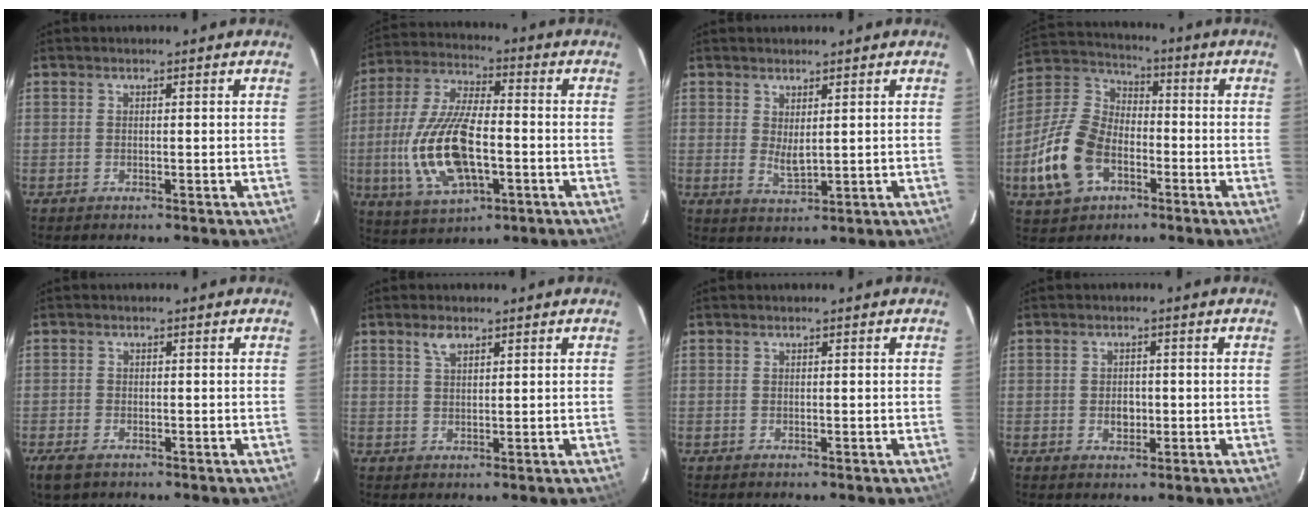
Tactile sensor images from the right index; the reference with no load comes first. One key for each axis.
{"total": 17.2, "fx": -3.8, "fy": 7.4, "fz": 15.1, "tx": -0.325, "ty": -0.006, "tz": -0.063}
{"total": 3.2, "fx": 0.9, "fy": 1.1, "fz": 2.8, "tx": -0.049, "ty": -0.010, "tz": 0.019}
{"total": 15.4, "fx": -5.8, "fy": 10.1, "fz": 10.1, "tx": -0.230, "ty": 0.017, "tz": -0.105}
{"total": 3.8, "fx": -2.5, "fy": 2.0, "fz": 2.1, "tx": -0.049, "ty": -0.011, "tz": -0.047}
{"total": 2.6, "fx": 1.7, "fy": 1.2, "fz": 1.6, "tx": -0.029, "ty": 0.006, "tz": 0.033}
{"total": 0.0}
{"total": 2.7, "fx": -0.5, "fy": 2.1, "fz": 1.6, "tx": -0.028, "ty": 0.003, "tz": -0.006}